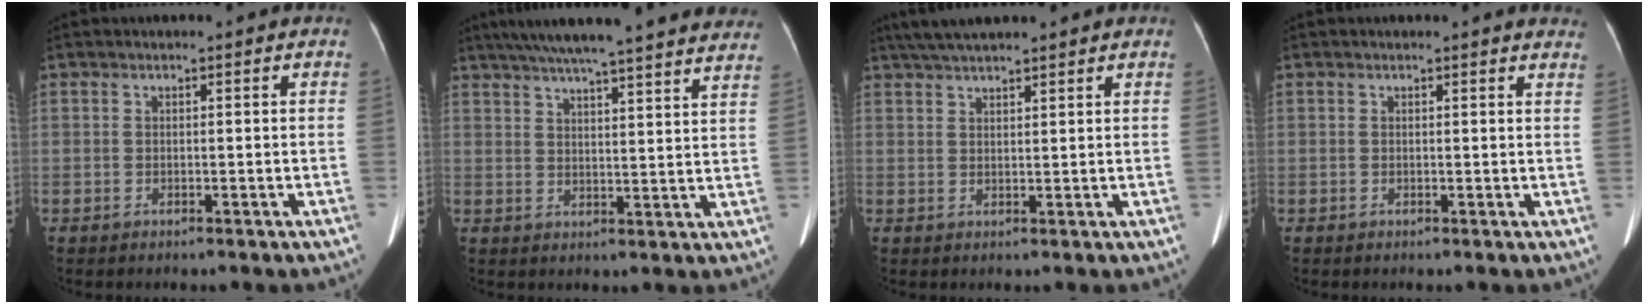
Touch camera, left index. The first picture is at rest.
{"total": 28.5, "force": [25.4, 2.1, 12.9], "torque": [-0.206, -0.012, 0.315]}
{"total": 7.1, "force": [6.0, 0.8, 3.6], "torque": [-0.058, 0.039, 0.100]}
{"total": 5.1, "force": [5.0, 0.8, 0.9], "torque": [0.008, -0.015, 0.023]}